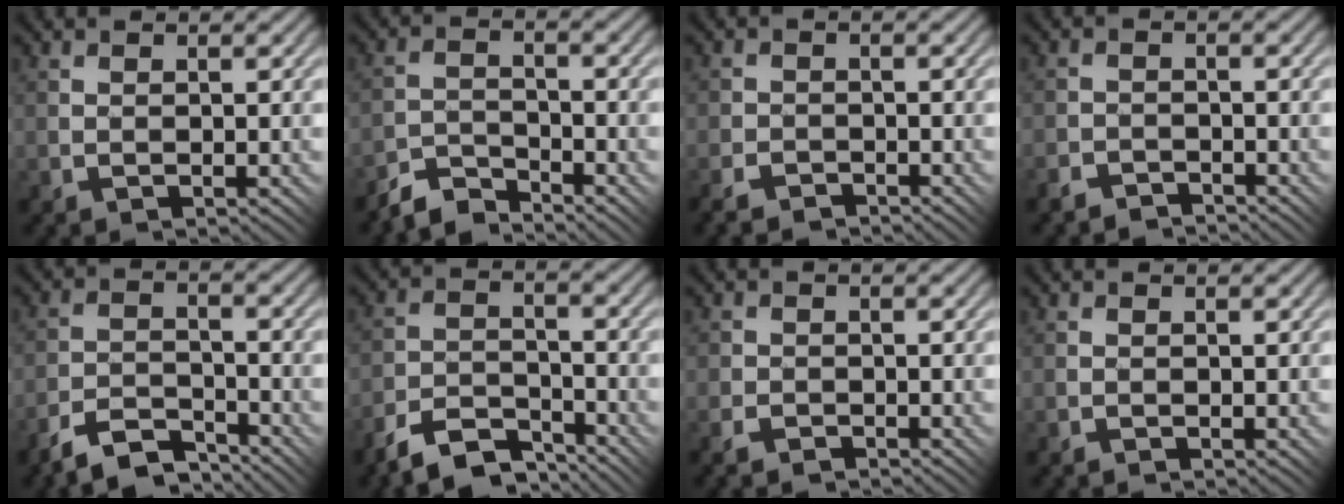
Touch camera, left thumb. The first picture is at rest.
{"total": 4.2, "force": [-3.9, 1.0, 1.1], "torque": [-0.017, 0.003, -0.084]}
{"total": 3.0, "force": [-2.5, 1.3, 0.8], "torque": [-0.017, 0.003, -0.051]}
{"total": 2.5, "force": [-2.4, 0.5, 0.1], "torque": [0.006, 0.006, -0.050]}
{"total": 6.1, "force": [-5.4, 1.5, 2.5], "torque": [-0.042, 0.001, -0.111]}
{"total": 7.3, "force": [-6.1, 2.5, 3.2], "torque": [-0.056, -0.001, -0.120]}
{"total": 2.5, "force": [-1.9, 1.4, 0.9], "torque": [-0.020, 0.005, -0.037]}
{"total": 0.0}